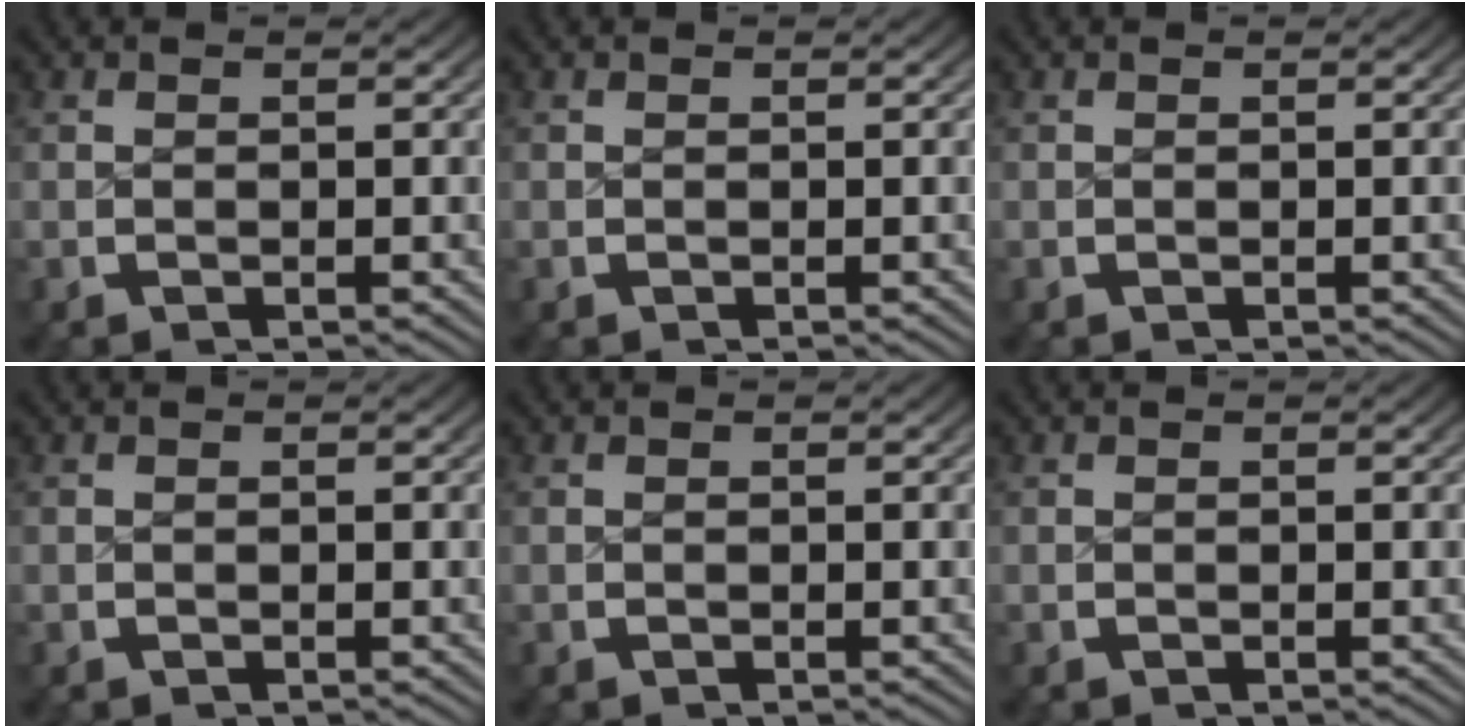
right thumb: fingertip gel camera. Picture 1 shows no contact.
{"total": 0.0}
{"total": 0.0}
{"total": 0.0}
{"total": 0.0}
{"total": 0.0}